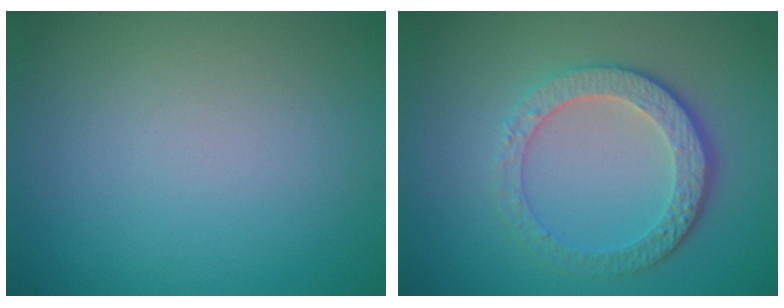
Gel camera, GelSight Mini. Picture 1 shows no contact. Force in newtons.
{"total": 4.7, "press": 3.4, "slide": 3.3}